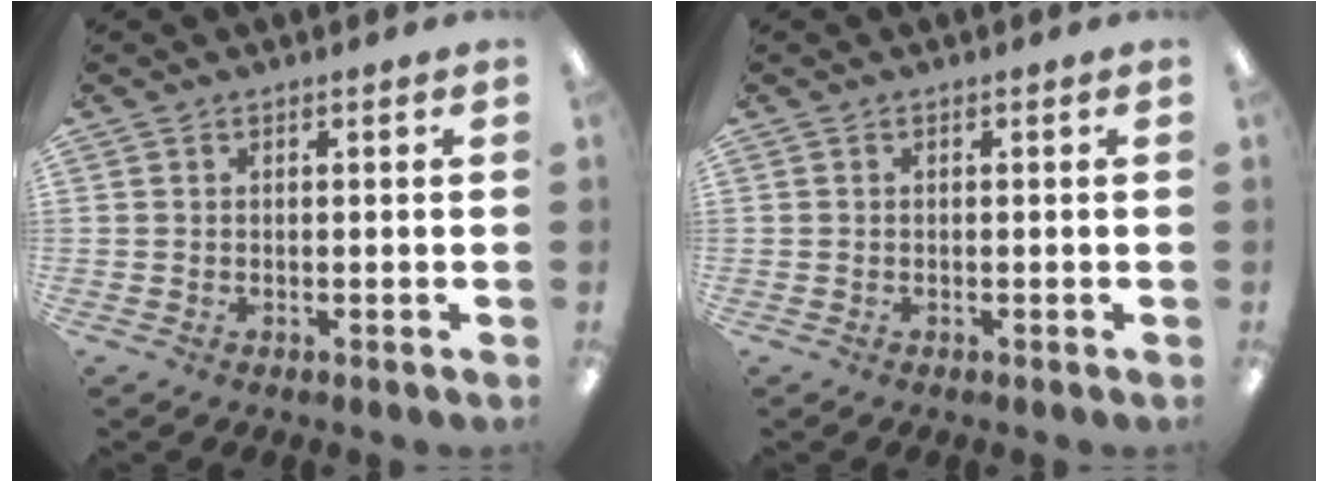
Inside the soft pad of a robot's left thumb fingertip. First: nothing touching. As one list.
[{"total": 0.0}]